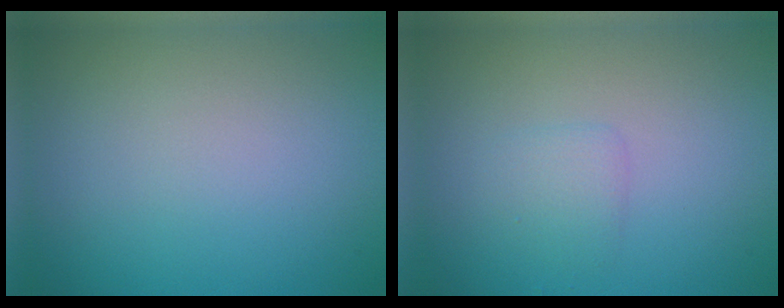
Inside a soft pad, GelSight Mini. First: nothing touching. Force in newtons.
{"total": 1.3, "press": 1.3, "slide": 0.1}